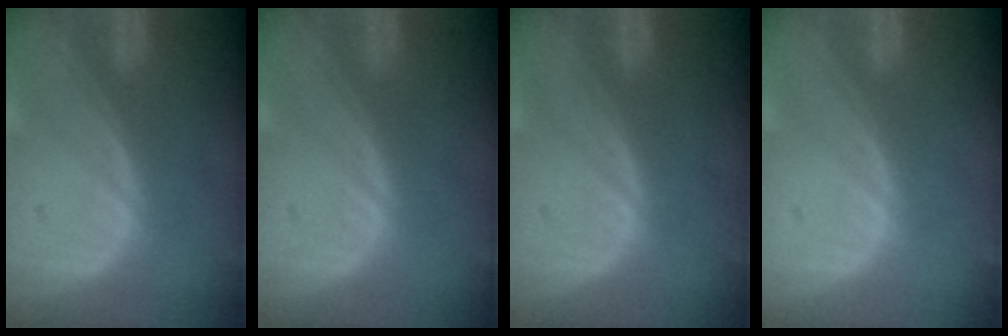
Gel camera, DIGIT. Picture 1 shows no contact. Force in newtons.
{"total": 0.0}
{"total": 0.0}
{"total": 0.0}